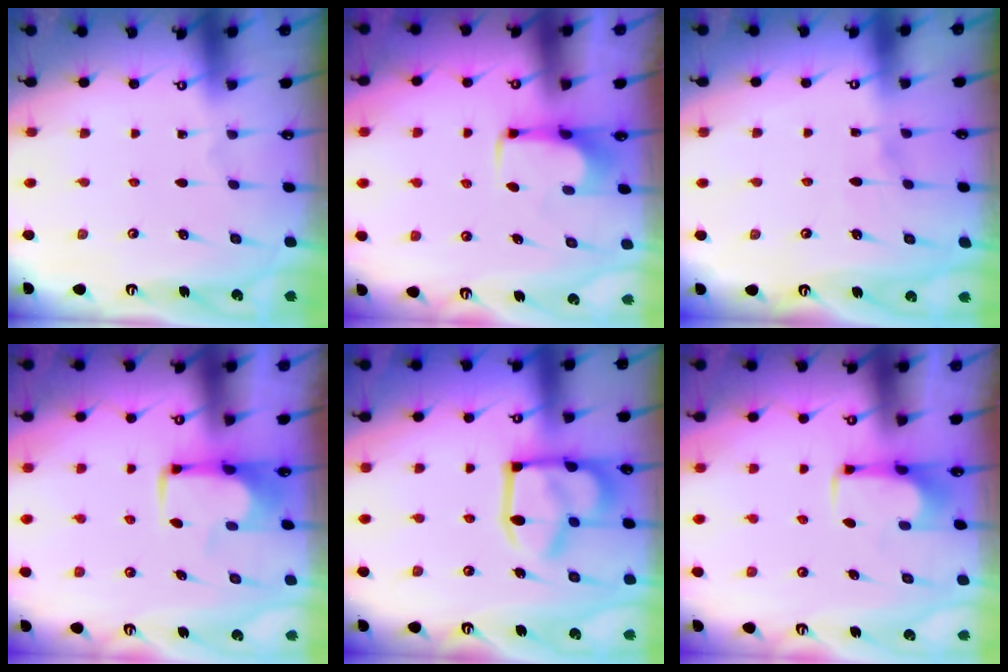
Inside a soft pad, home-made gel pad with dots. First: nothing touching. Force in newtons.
{"total": 2.1, "press": 2.1, "slide": 0.5}
{"total": 4.9, "press": 4.9, "slide": 0.6}
{"total": 1.7, "press": 1.6, "slide": 0.5}
{"total": 18.1, "press": 18.0, "slide": 1.9}
{"total": 2.0, "press": 1.9, "slide": 0.4}